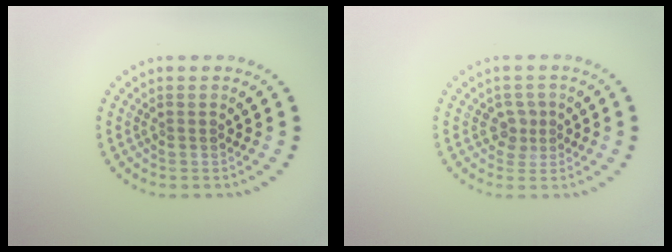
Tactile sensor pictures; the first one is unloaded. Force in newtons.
{"total": 1.7, "press": 1.3, "slide": 1.0}